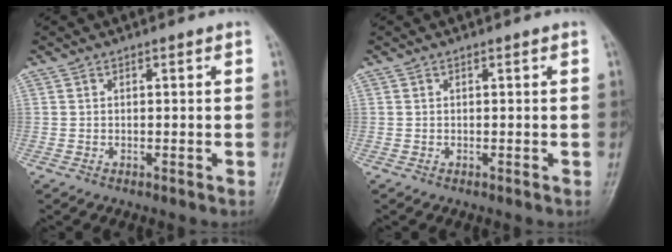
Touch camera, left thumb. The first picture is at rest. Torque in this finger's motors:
{"motor_torque": [-0.03, 0.04, -0.02, -0.01, 0.00]}